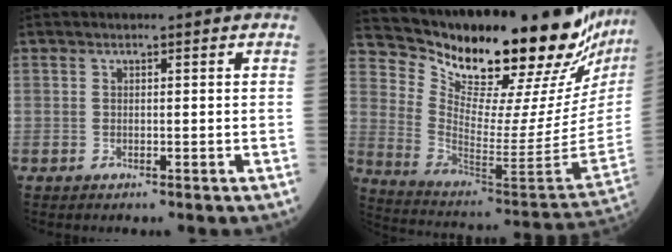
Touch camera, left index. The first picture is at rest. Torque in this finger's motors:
{"motor_torque": [1.12, -1.01, 0.59, 0.07]}